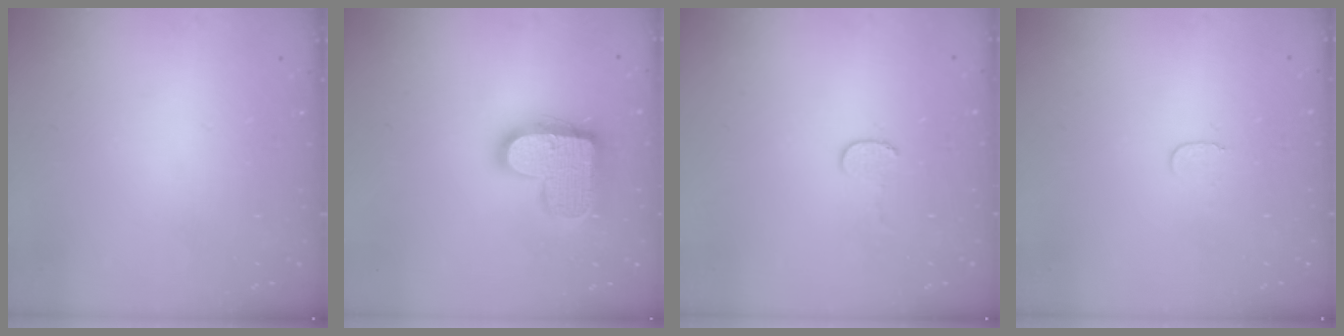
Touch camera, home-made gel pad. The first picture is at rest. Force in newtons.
{"total": 16.6, "press": 16.5, "slide": 0.9}
{"total": 4.1, "press": 4.1, "slide": 0.4}
{"total": 3.7, "press": 3.7, "slide": 0.3}